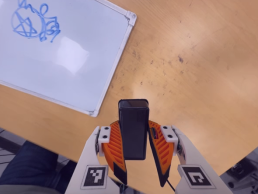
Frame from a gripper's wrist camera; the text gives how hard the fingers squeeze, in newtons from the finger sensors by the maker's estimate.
{"total": 9.5, "left": 8.0, "right": 11.0}